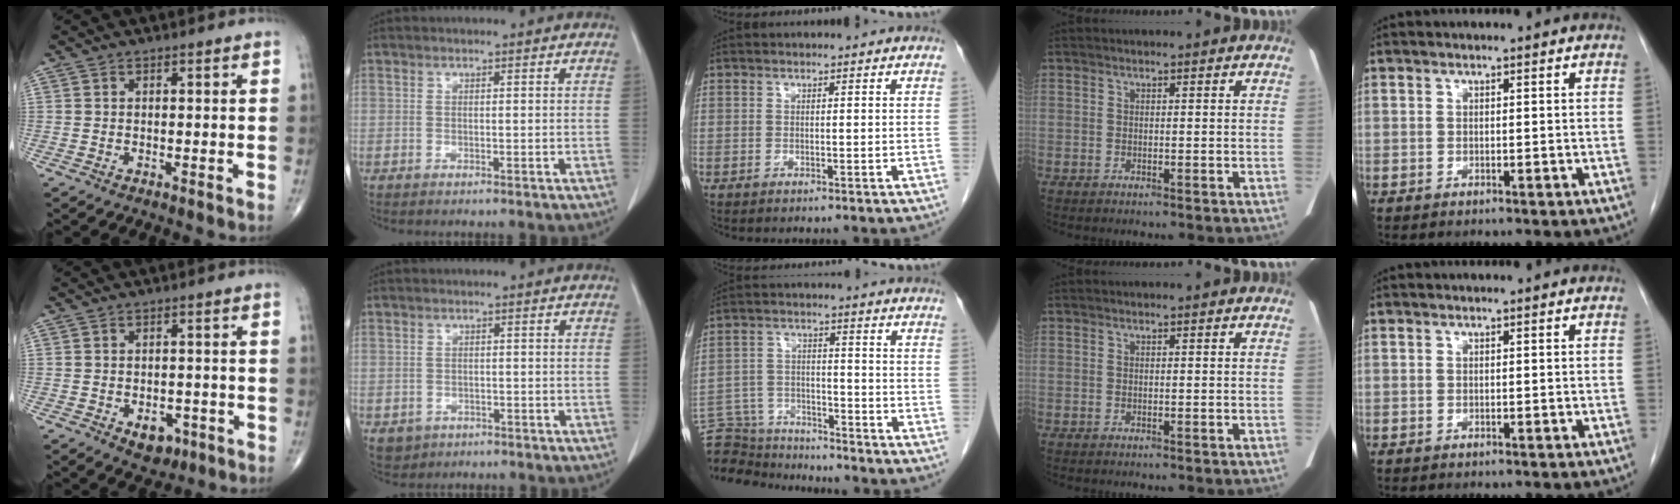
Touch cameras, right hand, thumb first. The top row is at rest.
{"thumb": {"total": 4.9, "force": [-2.1, 3.2, 3.0], "torque": [-0.022, 0.009, -0.020]}, "index": {"total": 3.1, "force": [-1.4, 2.8, 0.5], "torque": [-0.007, 0.003, -0.016]}, "middle": {"total": 13.5, "force": [-12.9, 3.0, 2.3], "torque": [-0.040, 0.024, -0.204]}}